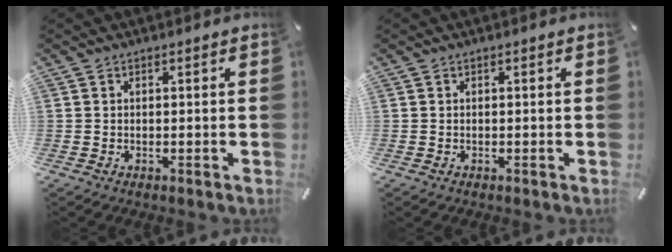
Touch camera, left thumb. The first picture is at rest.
{"total": 0.0}